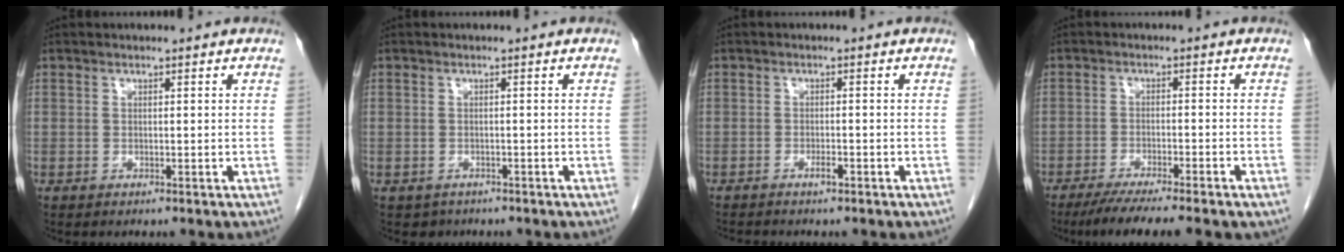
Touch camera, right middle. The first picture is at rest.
{"total": 1.9, "force": [-1.4, 1.2, 0.0], "torque": [-0.009, 0.002, -0.020]}
{"total": 1.8, "force": [-1.4, 0.1, 1.0], "torque": [-0.023, -0.002, -0.023]}
{"total": 9.6, "force": [-7.4, 0.4, 6.1], "torque": [-0.082, -0.018, -0.111]}